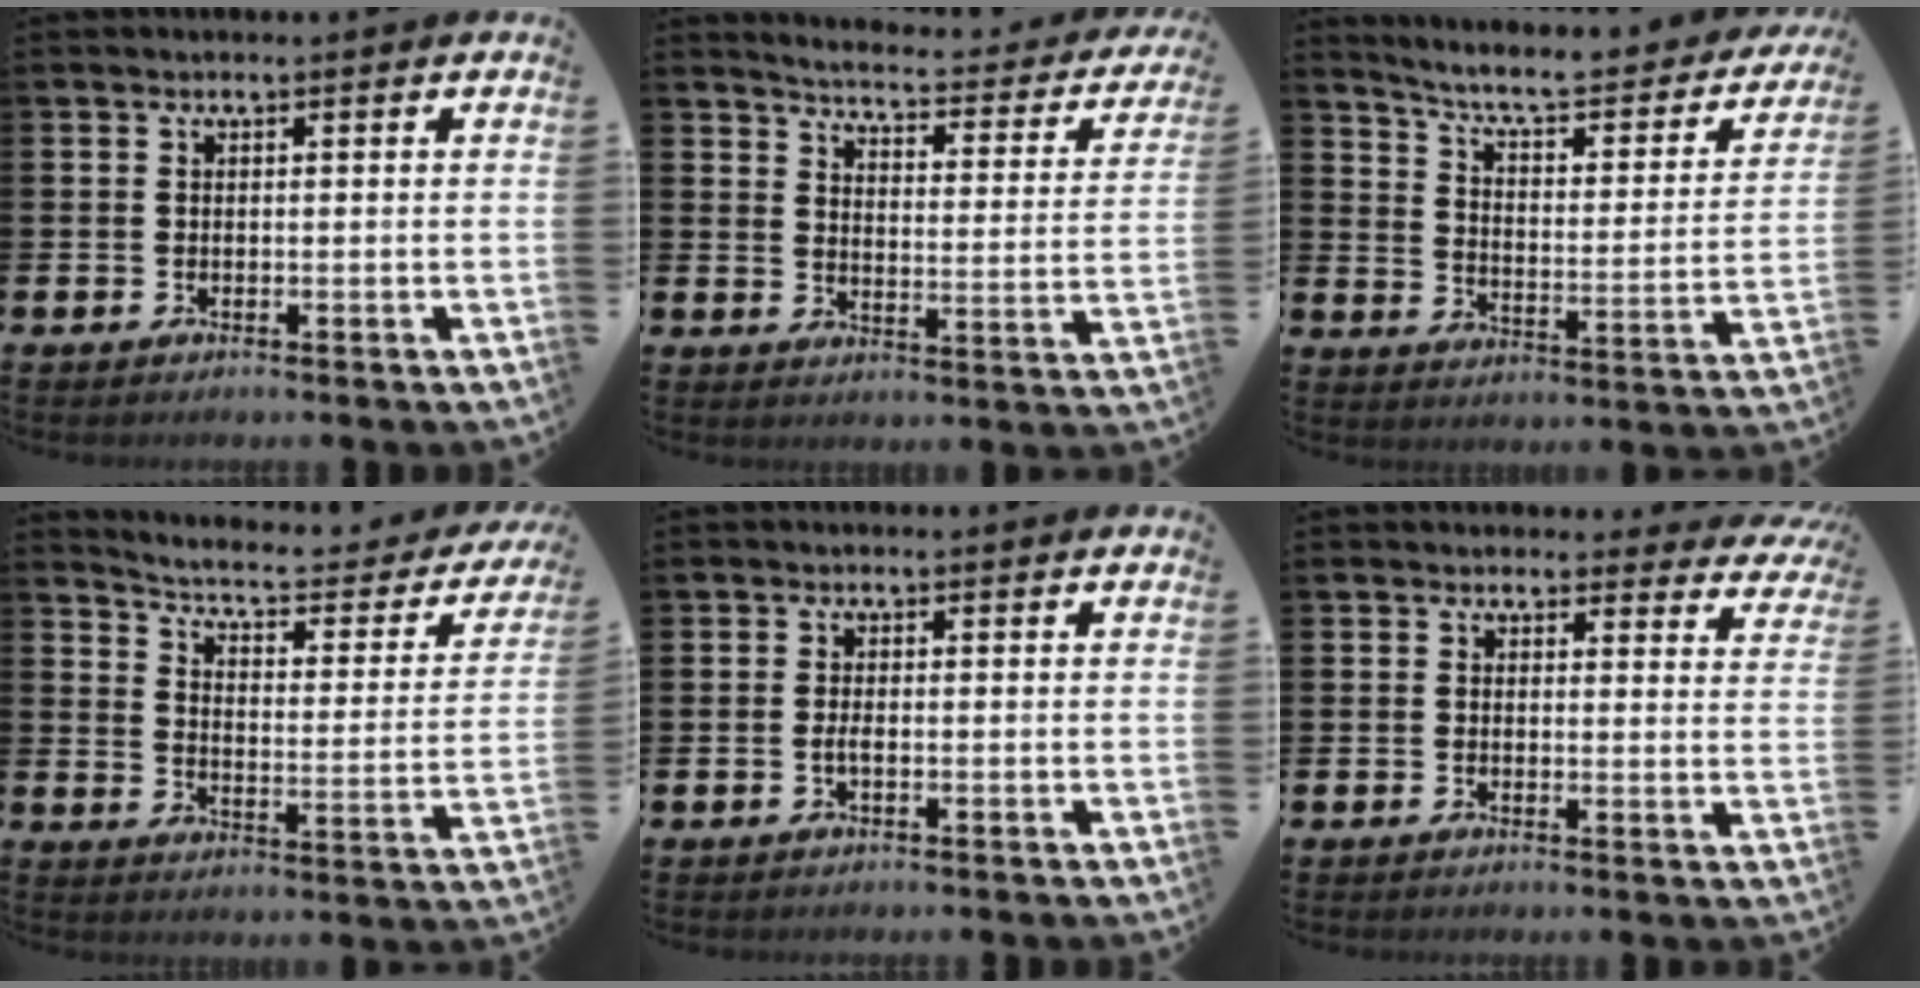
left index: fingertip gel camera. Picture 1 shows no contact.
{"total": 3.8, "force": [3.6, 0.2, 1.1], "torque": [-0.038, -0.041, 0.053]}
{"total": 6.5, "force": [5.6, 1.4, 3.0], "torque": [-0.081, -0.047, 0.087]}
{"total": 5.0, "force": [4.2, 1.3, 2.4], "torque": [-0.065, -0.034, 0.060]}
{"total": 1.0, "force": [-0.3, 0.2, 1.0], "torque": [-0.025, 0.001, -0.004]}
{"total": 2.4, "force": [2.2, 1.0, 0.0], "torque": [0.010, -0.016, 0.035]}